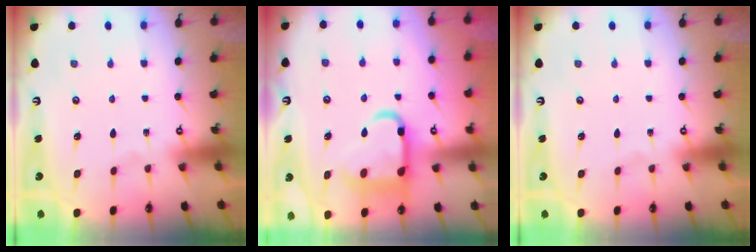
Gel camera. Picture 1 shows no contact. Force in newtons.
{"total": 15.0, "press": 14.9, "slide": 1.4}
{"total": 0.0}